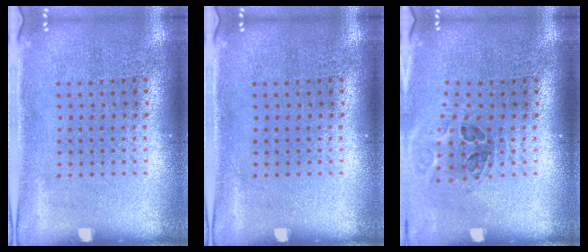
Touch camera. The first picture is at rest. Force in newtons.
{"total": 0.0}
{"total": 1.0, "press": 1.0, "slide": 0.1}